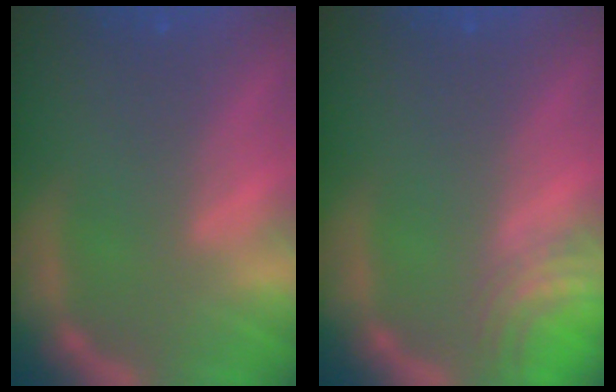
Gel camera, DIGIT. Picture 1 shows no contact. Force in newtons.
{"total": 3.0}